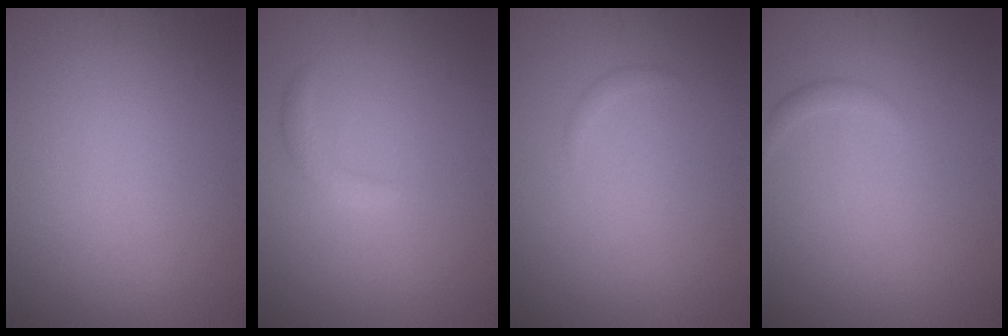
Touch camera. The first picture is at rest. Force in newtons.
{"total": 1.3, "press": 1.3, "slide": 0.1}
{"total": 0.5, "press": 0.5, "slide": 0.0}
{"total": 0.7, "press": 0.7, "slide": 0.0}